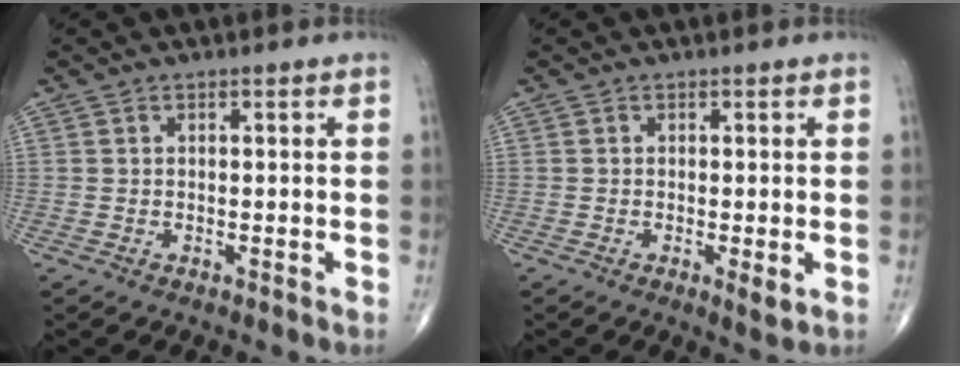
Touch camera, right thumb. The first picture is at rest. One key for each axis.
{"total": 2.0, "fx": -0.4, "fy": 0.5, "fz": 1.9, "tx": -0.034, "ty": -0.008, "tz": -0.008}